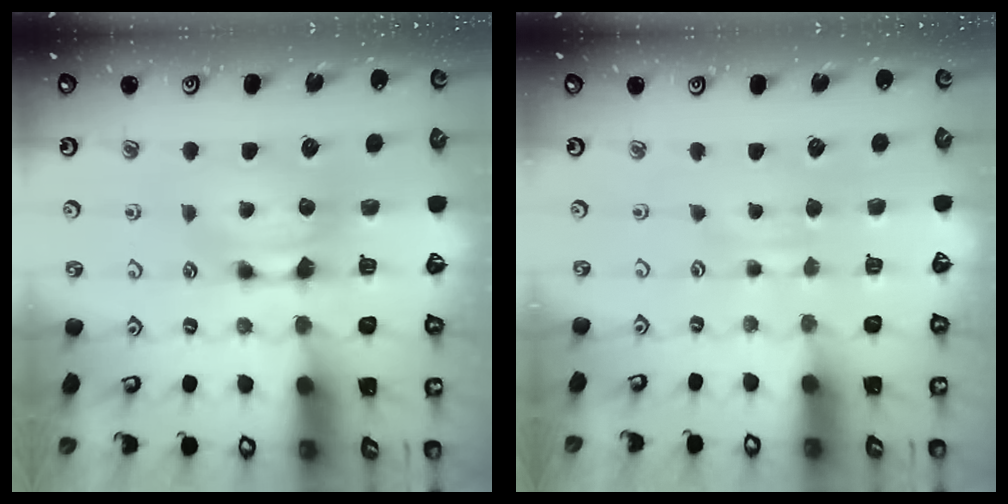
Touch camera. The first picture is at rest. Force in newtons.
{"total": 2.4, "press": 2.4, "slide": 0.2}